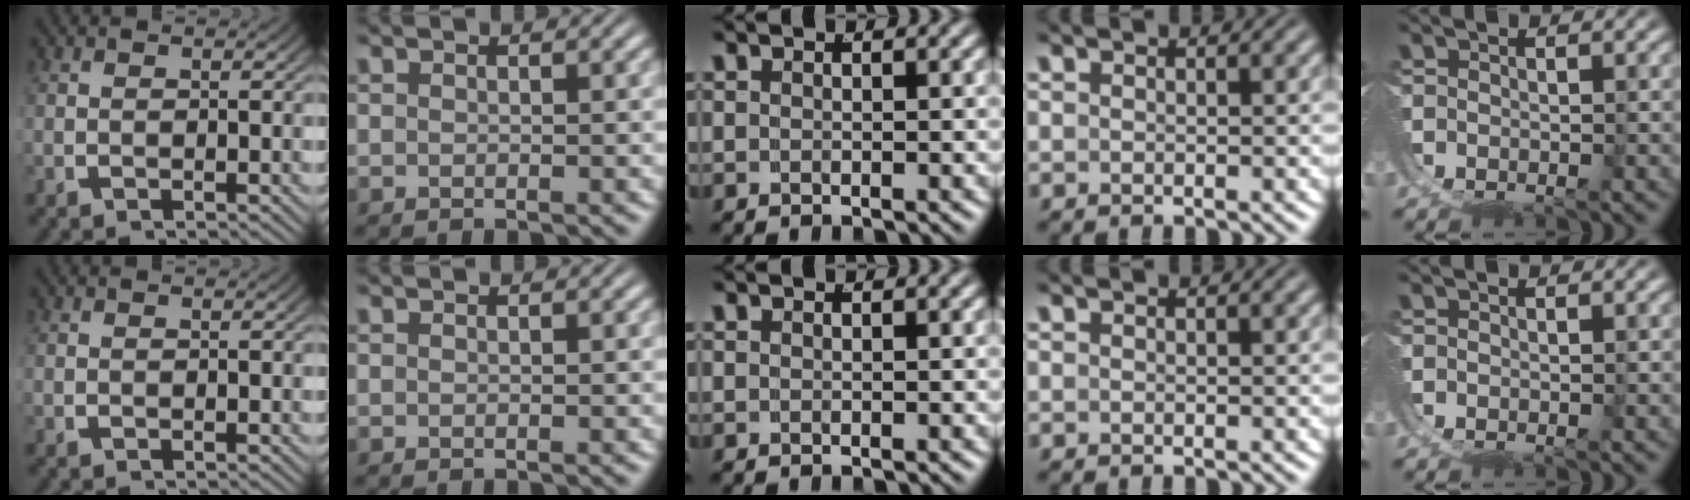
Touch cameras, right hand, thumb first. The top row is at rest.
{}